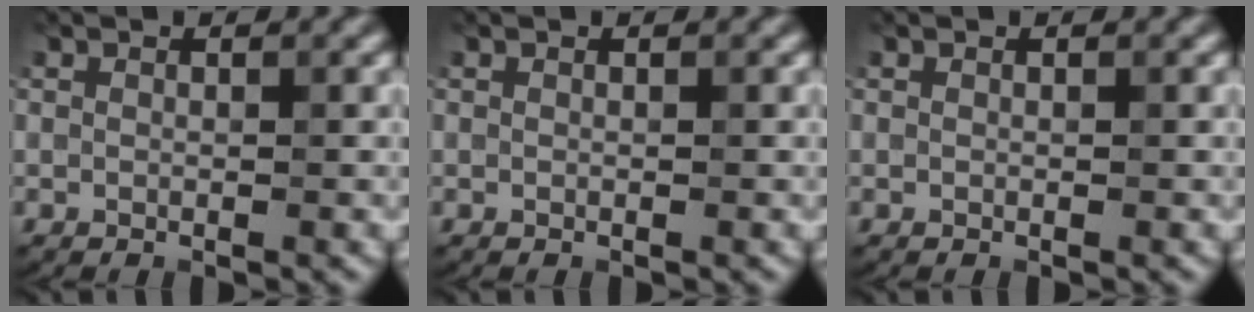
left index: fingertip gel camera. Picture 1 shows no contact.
{"total": 0.0}
{"total": 0.0}